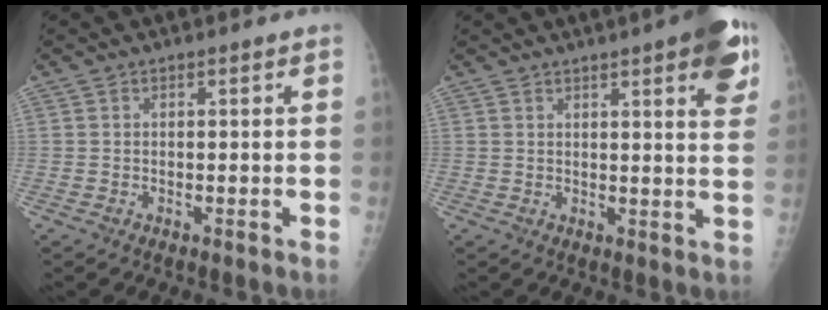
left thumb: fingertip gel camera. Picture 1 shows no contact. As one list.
[{"total": 11.0, "force": [5.6, 2.5, 9.2], "torque": [-0.092, -0.017, 0.063]}]